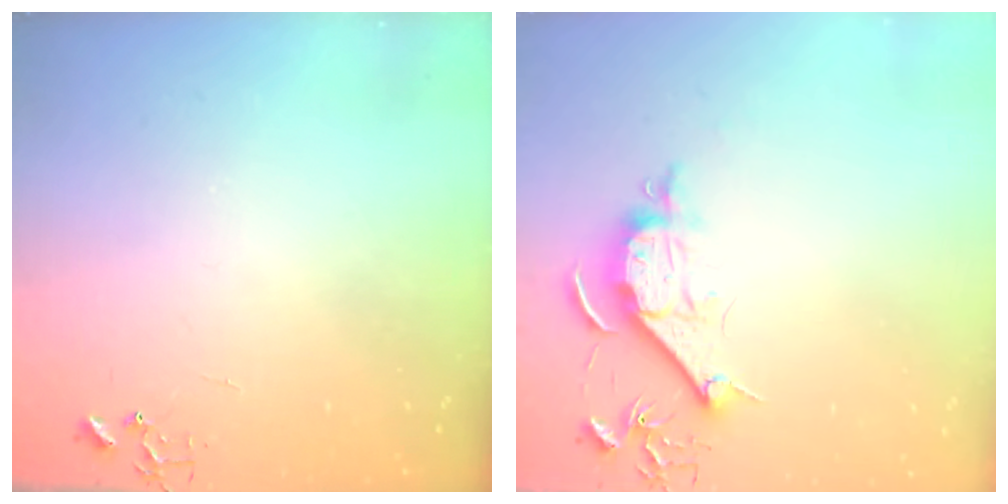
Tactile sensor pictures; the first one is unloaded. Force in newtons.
{"total": 9.5, "press": 9.5, "slide": 0.9}